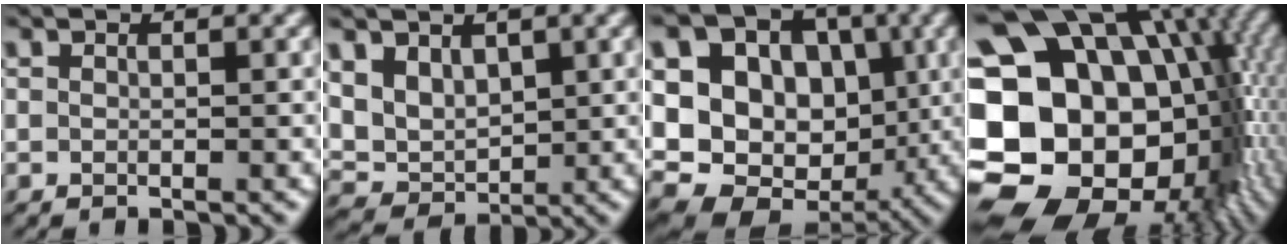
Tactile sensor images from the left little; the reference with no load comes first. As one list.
[{"total": 4.2, "force": [1.8, 3.1, 2.3], "torque": [-0.054, -0.007, 0.036]}, {"total": 15.2, "force": [2.0, 12.4, 8.5], "torque": [-0.179, 0.017, 0.036]}, {"total": 22.3, "force": [-1.6, 17.3, 13.9], "torque": [-0.229, 0.000, -0.048]}]